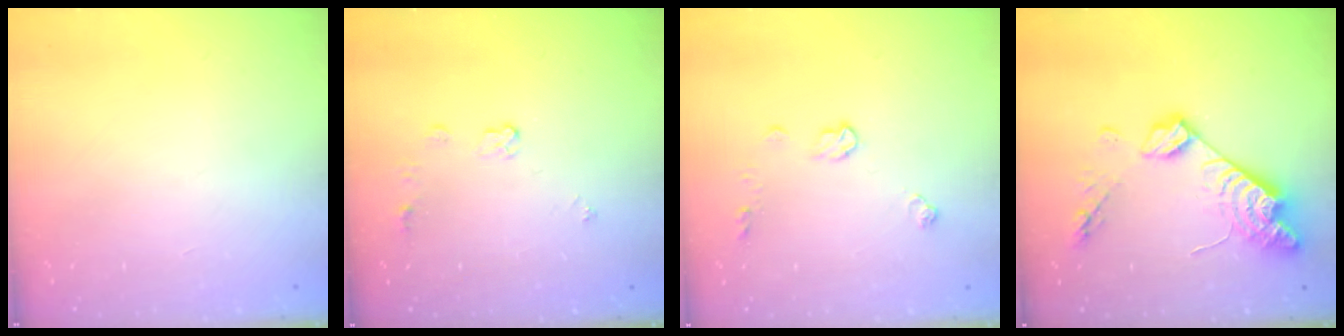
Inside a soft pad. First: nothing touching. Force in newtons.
{"total": 5.4, "press": 5.4, "slide": 0.1}
{"total": 6.8, "press": 6.8, "slide": 0.5}
{"total": 14.9, "press": 14.8, "slide": 1.1}